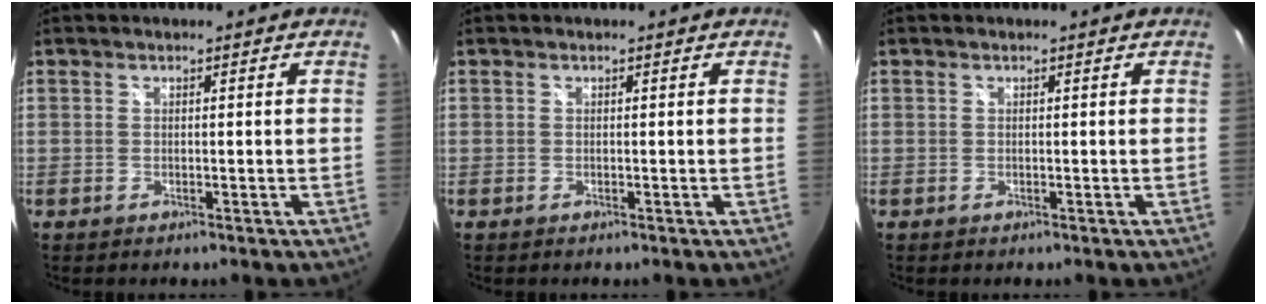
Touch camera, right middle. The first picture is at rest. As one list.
[{"total": 0.0}, {"total": 0.0}]